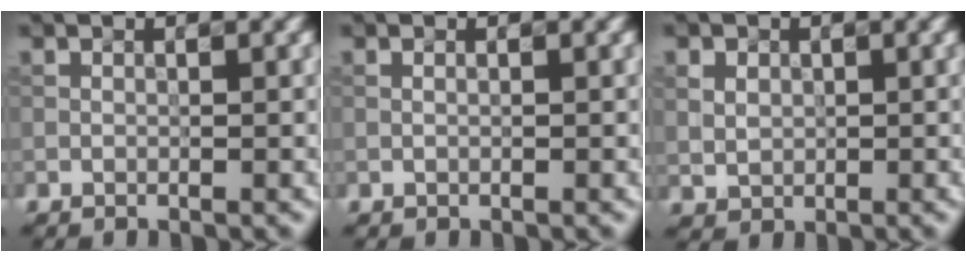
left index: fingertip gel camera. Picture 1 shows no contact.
{"total": 0.0}
{"total": 1.4, "force": [0.5, 1.3, 0.1], "torque": [-0.012, 0.004, 0.023]}